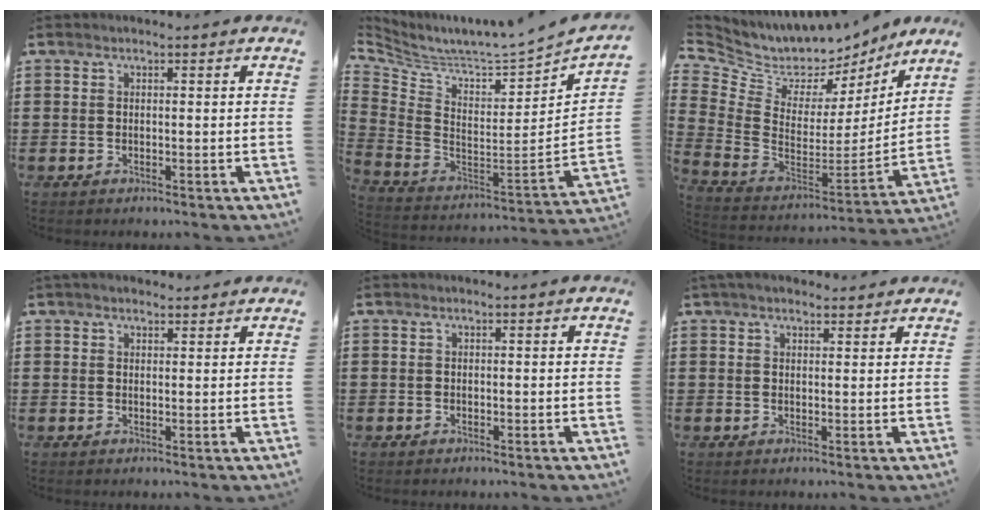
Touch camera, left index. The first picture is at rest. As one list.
[{"total": 3.5, "force": [3.3, -0.2, 1.1], "torque": [-0.047, -0.056, 0.046]}, {"total": 6.6, "force": [5.3, 3.9, 1.0], "torque": [-0.064, -0.053, 0.092]}, {"total": 1.8, "force": [1.6, 0.6, 0.5], "torque": [-0.013, 0.006, 0.032]}, {"total": 0.0}, {"total": 2.8, "force": [2.5, 0.9, 1.0], "torque": [-0.025, 0.004, 0.047]}]